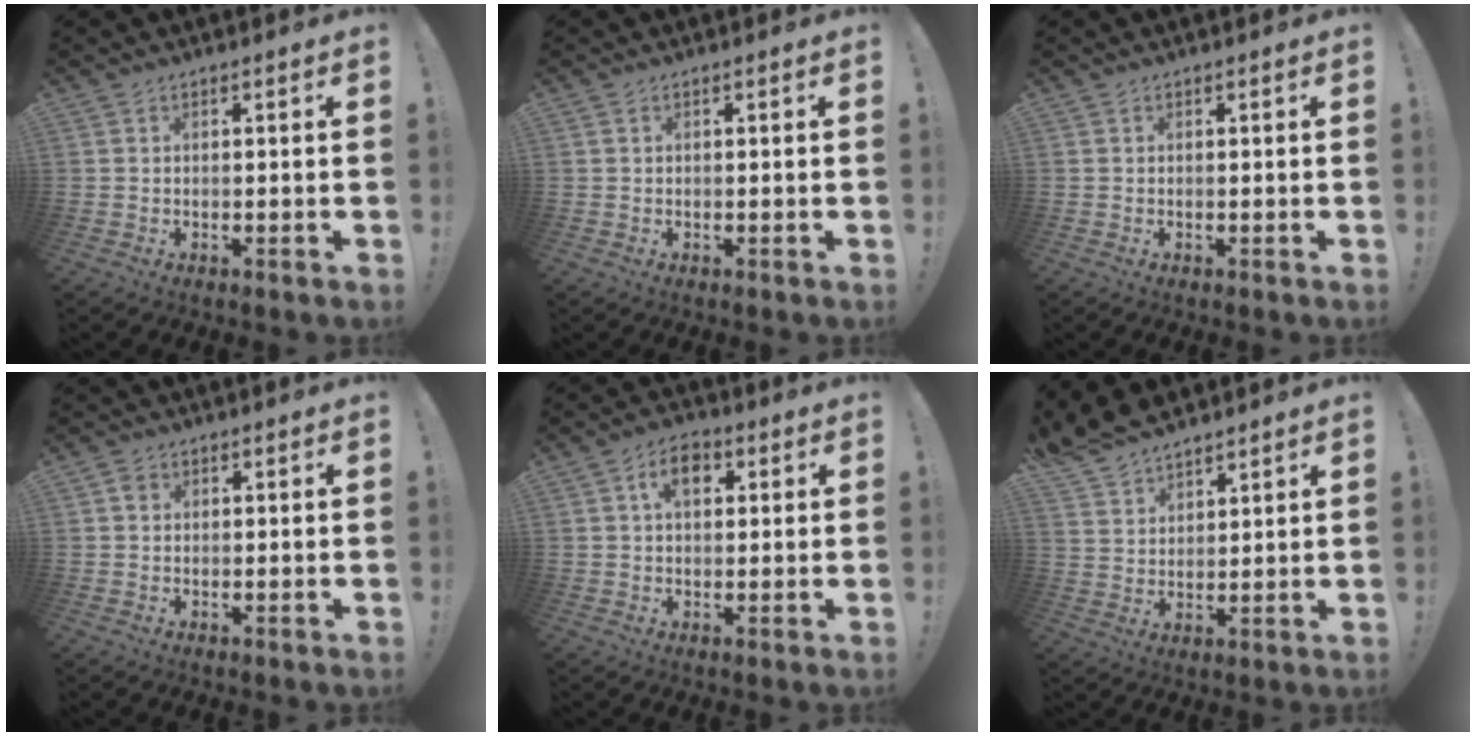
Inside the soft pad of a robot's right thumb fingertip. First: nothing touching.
{"total": 0.0}
{"total": 0.0}
{"total": 1.5, "force": [0.5, 1.4, 0.4], "torque": [-0.002, 0.000, 0.008]}
{"total": 7.0, "force": [2.1, 4.5, 5.0], "torque": [-0.077, 0.009, 0.036]}
{"total": 8.3, "force": [7.5, 3.2, 1.8], "torque": [-0.047, -0.051, 0.147]}